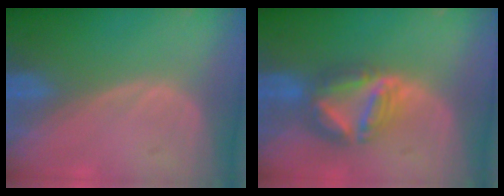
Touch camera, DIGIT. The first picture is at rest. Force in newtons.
{"total": 7.6, "press": 6.7, "slide": 3.6}